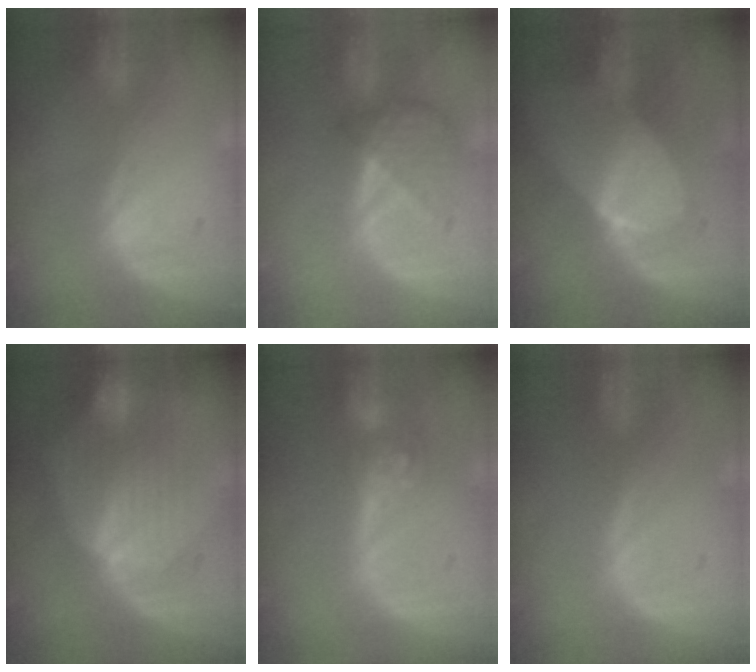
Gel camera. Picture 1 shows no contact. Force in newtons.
{"total": 4.6, "press": 4.3, "slide": 1.7}
{"total": 7.7, "press": 6.9, "slide": 3.4}
{"total": 7.4, "press": 7.4, "slide": 0.3}
{"total": 4.6, "press": 4.0, "slide": 2.3}
{"total": 0.0}